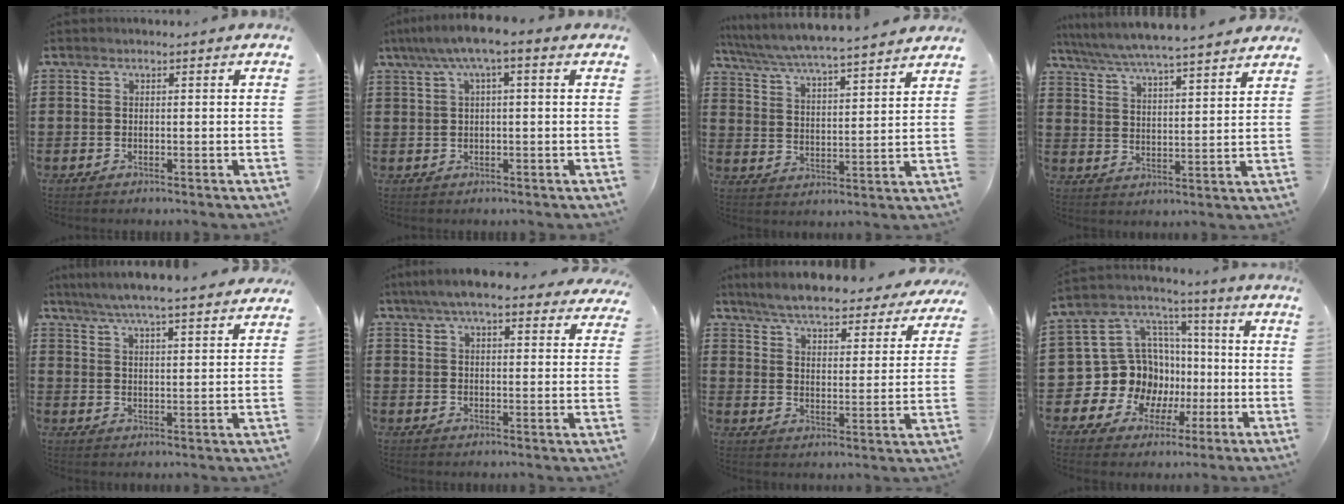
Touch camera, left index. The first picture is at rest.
{"total": 4.1, "force": [0.9, 0.6, 3.9], "torque": [-0.074, 0.005, 0.012]}
{"total": 4.8, "force": [4.6, -0.5, 1.3], "torque": [-0.049, -0.036, 0.072]}
{"total": 5.3, "force": [5.0, -0.5, 1.7], "torque": [-0.056, -0.036, 0.081]}
{"total": 5.5, "force": [5.1, -0.2, 1.9], "torque": [-0.057, -0.024, 0.089]}
{"total": 7.1, "force": [6.2, 1.0, 3.4], "torque": [-0.084, -0.010, 0.113]}
{"total": 6.4, "force": [6.1, 0.3, 1.8], "torque": [-0.064, -0.038, 0.105]}
{"total": 12.9, "force": [-2.2, 12.0, 3.9], "torque": [-0.117, -0.011, -0.024]}